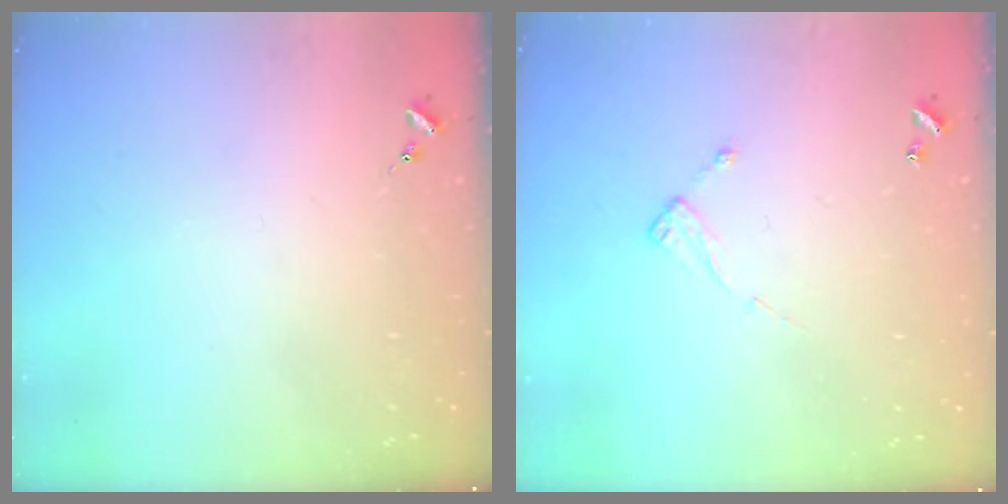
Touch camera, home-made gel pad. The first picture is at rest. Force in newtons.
{"total": 6.4, "press": 6.4, "slide": 0.4}